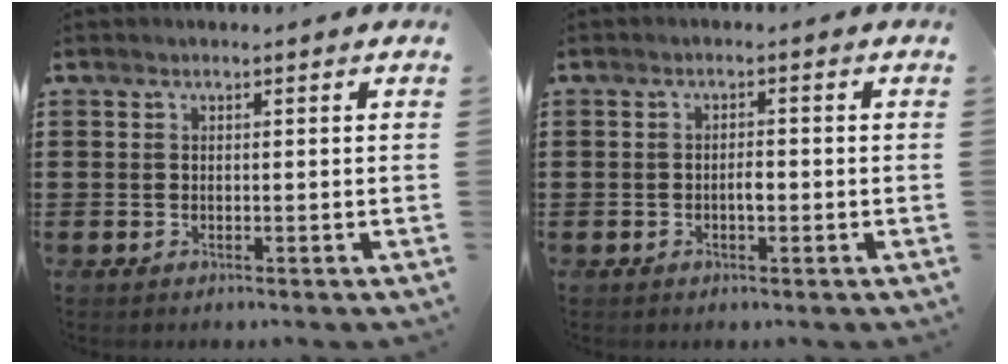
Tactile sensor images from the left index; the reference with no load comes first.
{"total": 1.9, "force": [-0.4, 0.6, 1.7], "torque": [-0.033, 0.003, -0.009]}